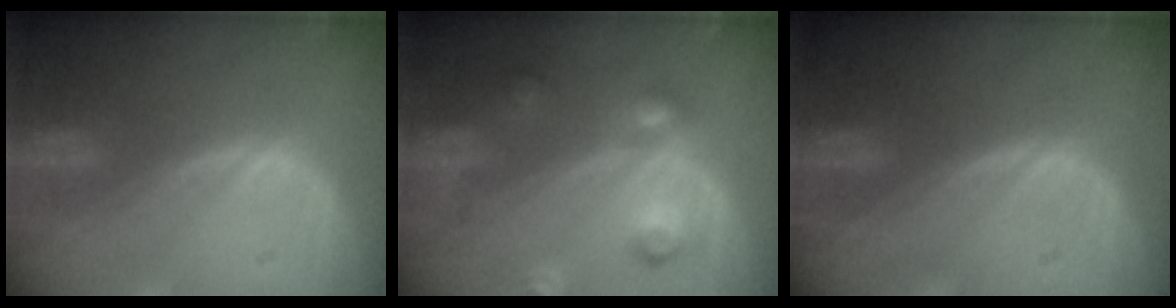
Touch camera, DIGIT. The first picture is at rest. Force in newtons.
{"total": 6.1, "press": 6.0, "slide": 0.3}
{"total": 0.0}